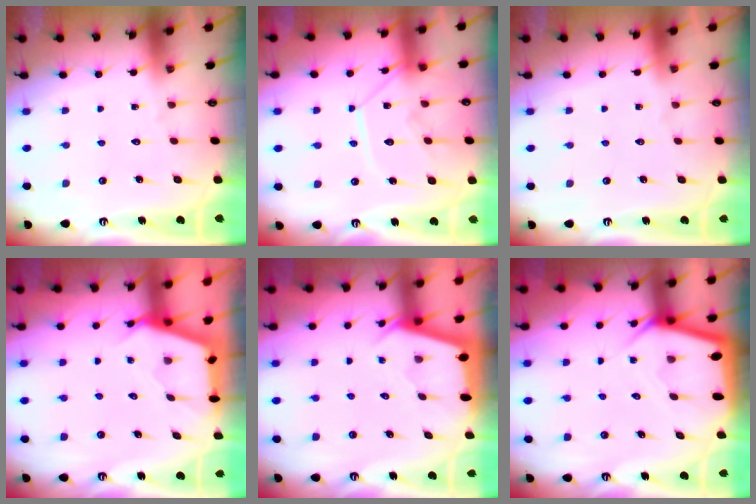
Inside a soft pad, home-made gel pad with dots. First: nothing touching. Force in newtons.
{"total": 12.0, "press": 11.9, "slide": 1.2}
{"total": 0.6, "press": 0.6, "slide": 0.2}
{"total": 2.7, "press": 2.7, "slide": 0.4}
{"total": 2.2, "press": 2.2, "slide": 0.3}
{"total": 3.9, "press": 3.9, "slide": 0.3}